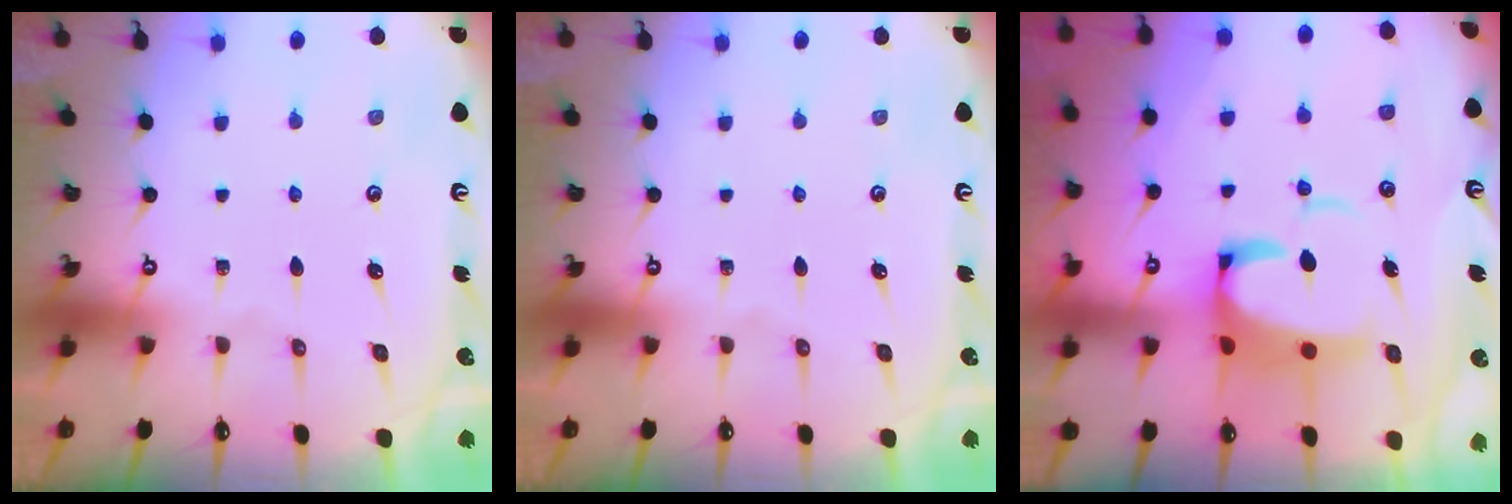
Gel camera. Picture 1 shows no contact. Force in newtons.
{"total": 0.0}
{"total": 7.6, "press": 7.5, "slide": 1.3}